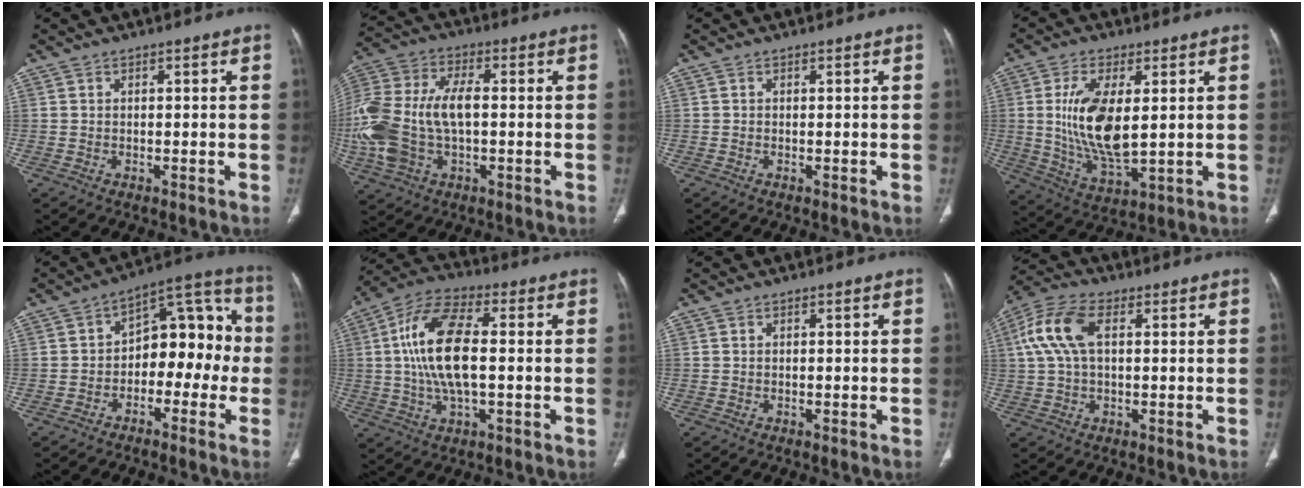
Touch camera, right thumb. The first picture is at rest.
{"total": 19.9, "force": [-1.3, 11.5, 16.2], "torque": [-0.388, 0.014, -0.021]}
{"total": 0.0}
{"total": 13.6, "force": [1.7, 6.0, 12.1], "torque": [-0.236, -0.024, 0.042]}
{"total": 13.8, "force": [-2.3, 8.7, 10.5], "torque": [-0.092, 0.058, -0.046]}
{"total": 15.2, "force": [0.6, 6.4, 13.8], "torque": [-0.283, 0.019, 0.007]}
{"total": 0.0}
{"total": 10.1, "force": [2.2, 5.5, 8.2], "torque": [-0.188, 0.028, 0.039]}